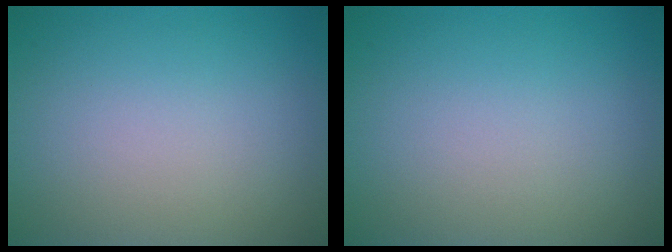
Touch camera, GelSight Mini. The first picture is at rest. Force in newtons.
{"total": 0.0}